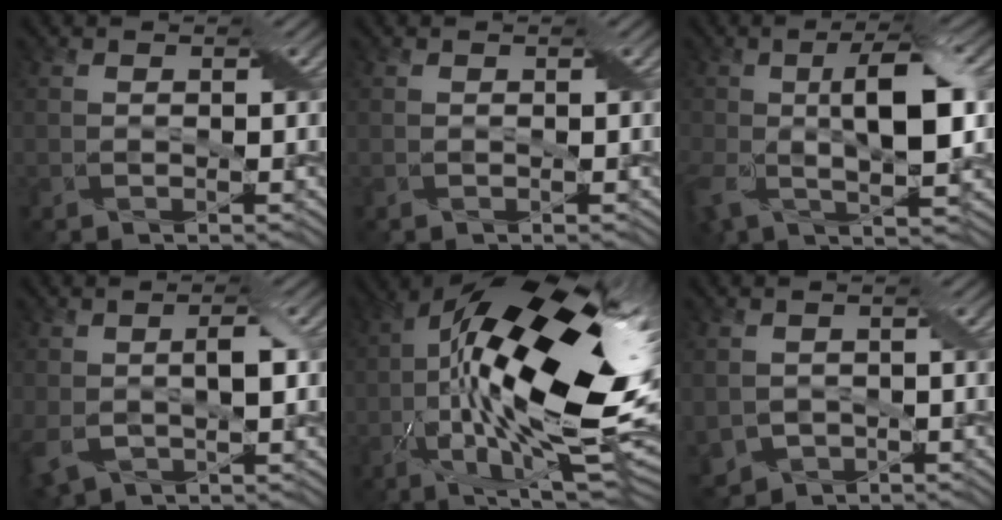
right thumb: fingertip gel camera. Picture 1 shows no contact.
{"total": 0.0}
{"total": 10.2, "force": [0.2, 4.2, 9.3], "torque": [-0.178, -0.004, 0.001]}
{"total": 6.3, "force": [-0.4, 3.5, 5.2], "torque": [-0.113, -0.002, -0.009]}
{"total": 21.7, "force": [-0.8, 8.0, 20.2], "torque": [-0.329, 0.008, -0.032]}
{"total": 4.1, "force": [-1.4, 3.2, 2.1], "torque": [-0.060, -0.015, -0.025]}